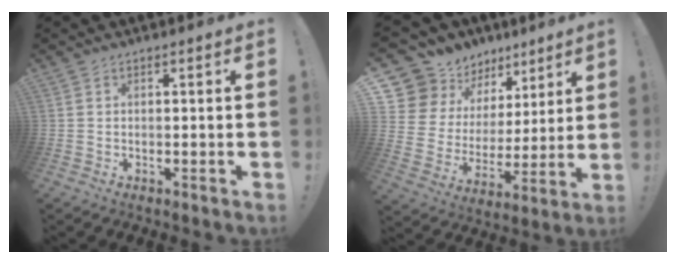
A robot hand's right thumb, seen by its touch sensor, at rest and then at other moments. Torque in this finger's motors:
{"motor_torque": [-0.40, 0.45, 0.19, 0.19, 0.00]}